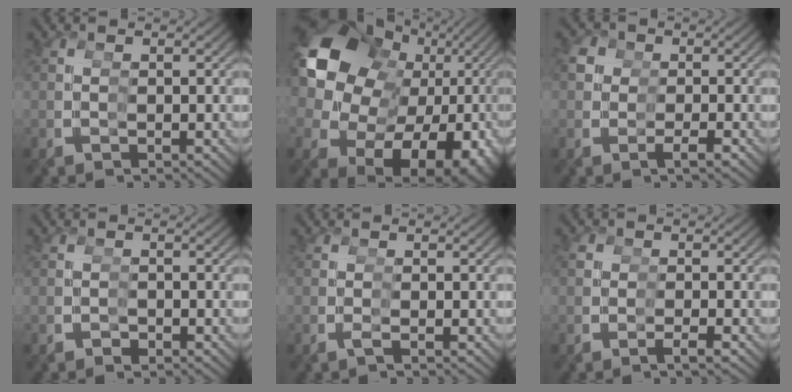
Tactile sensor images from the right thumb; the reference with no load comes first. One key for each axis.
{"total": 20.7, "fx": 0.8, "fy": 14.7, "fz": 14.6, "tx": -0.288, "ty": -0.051, "tz": 0.039}
{"total": 3.2, "fx": 0.1, "fy": 2.9, "fz": 1.4, "tx": -0.028, "ty": -0.021, "tz": 0.006}
{"total": 1.3, "fx": -0.9, "fy": 0.9, "fz": 0.4, "tx": -0.011, "ty": -0.012, "tz": -0.009}
{"total": 0.7, "fx": -0.2, "fy": -0.3, "fz": 0.5, "tx": -0.011, "ty": -0.001, "tz": -0.003}
{"total": 1.6, "fx": -0.4, "fy": 1.3, "fz": 0.9, "tx": -0.014, "ty": -0.007, "tz": -0.008}